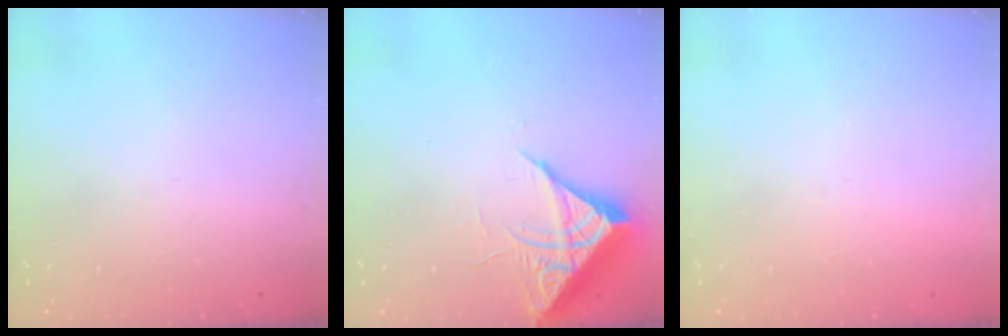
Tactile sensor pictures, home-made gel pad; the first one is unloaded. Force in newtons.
{"total": 6.9, "press": 6.9, "slide": 0.4}
{"total": 1.5, "press": 1.5, "slide": 0.1}